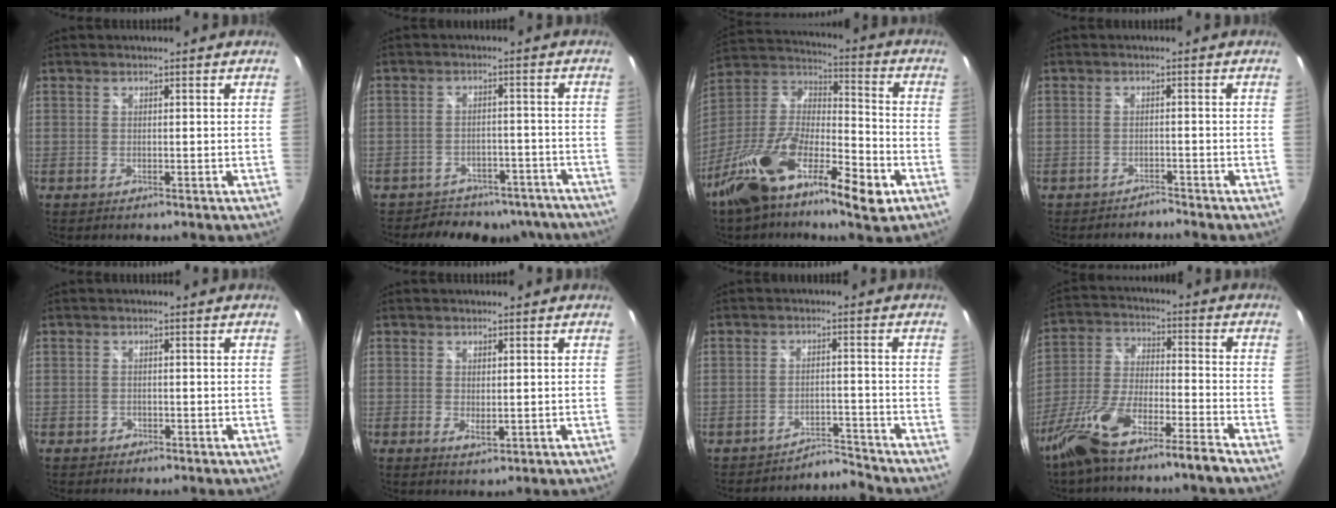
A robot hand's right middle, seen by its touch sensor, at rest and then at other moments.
{"total": 15.5, "force": [-13.2, 7.2, 3.9], "torque": [-0.086, 0.027, -0.151]}
{"total": 21.6, "force": [-11.5, 6.9, 16.9], "torque": [-0.311, -0.021, -0.213]}
{"total": 1.9, "force": [-1.9, 0.2, 0.0], "torque": [-0.005, -0.002, -0.030]}
{"total": 1.4, "force": [-0.9, 1.0, 0.4], "torque": [-0.010, 0.001, -0.014]}
{"total": 2.1, "force": [-0.1, 1.0, 1.8], "torque": [-0.029, -0.004, 0.001]}
{"total": 4.3, "force": [-4.1, -0.7, -1.1], "torque": [0.006, 0.014, -0.068]}
{"total": 13.0, "force": [-9.8, 1.1, 8.4], "torque": [-0.189, -0.016, -0.182]}